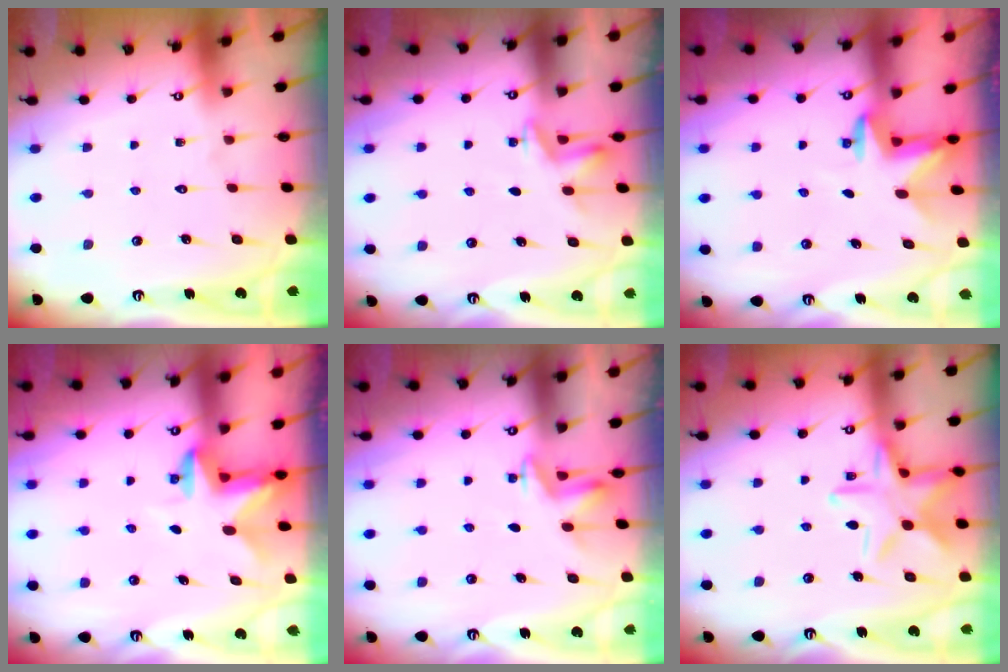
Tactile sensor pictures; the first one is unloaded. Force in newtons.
{"total": 3.3, "press": 2.9, "slide": 1.6}
{"total": 3.2, "press": 3.1, "slide": 0.7}
{"total": 2.8, "press": 2.8, "slide": 0.6}
{"total": 3.1, "press": 2.9, "slide": 1.0}
{"total": 15.2, "press": 15.2, "slide": 1.0}